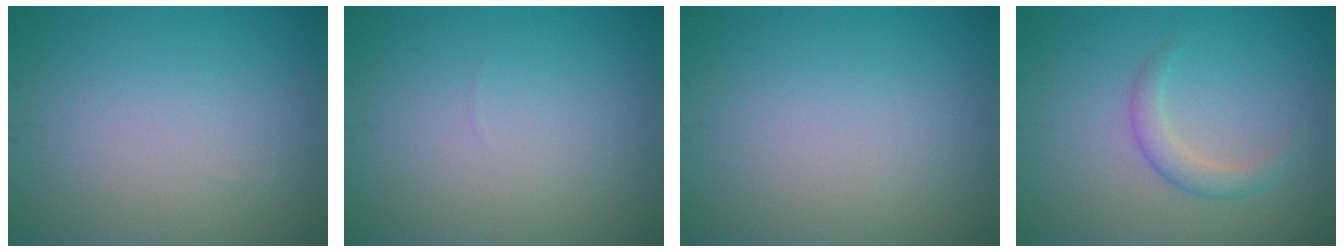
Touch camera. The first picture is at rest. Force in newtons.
{"total": 0.0}
{"total": 0.0}
{"total": 2.0, "press": 2.0, "slide": 0.1}